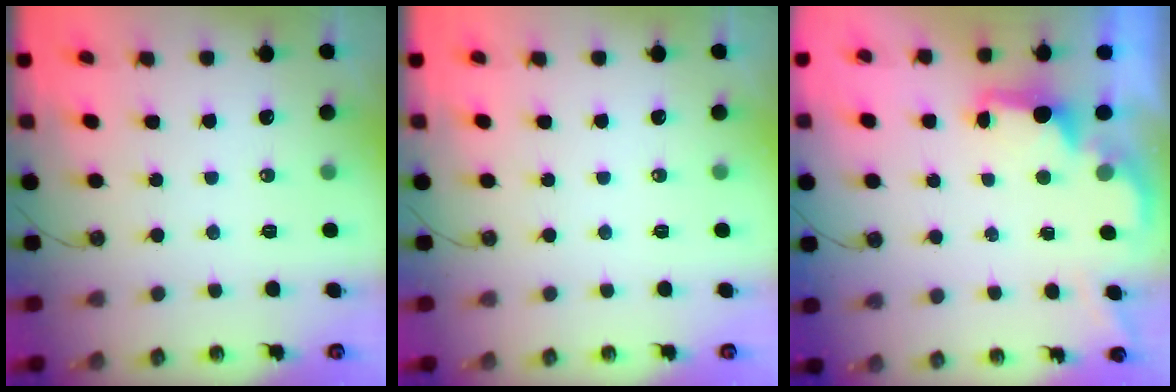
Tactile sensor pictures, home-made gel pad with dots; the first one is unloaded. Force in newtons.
{"total": 0.0}
{"total": 2.1, "press": 1.9, "slide": 0.8}